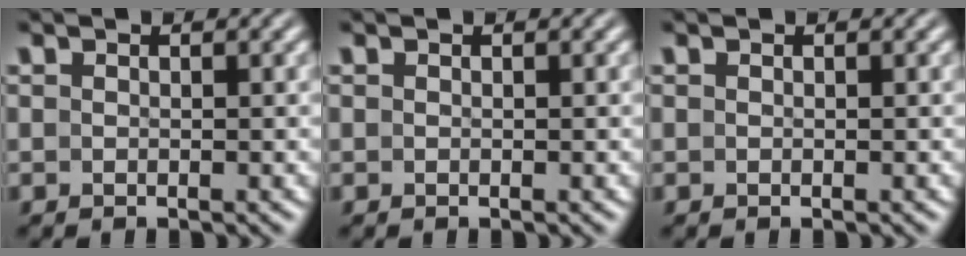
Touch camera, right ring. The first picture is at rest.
{"total": 0.0}
{"total": 0.0}